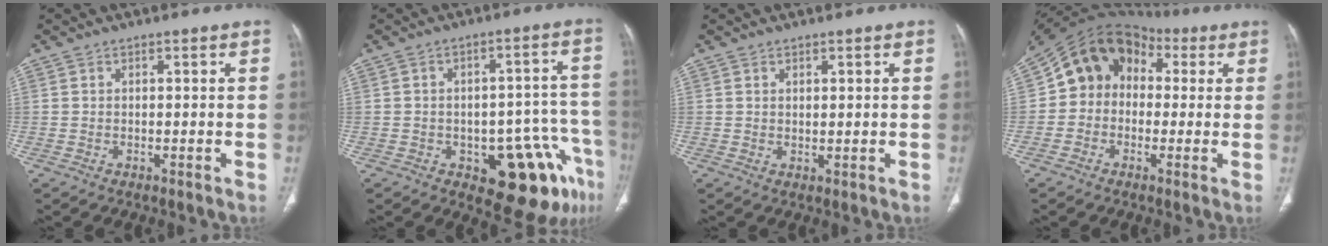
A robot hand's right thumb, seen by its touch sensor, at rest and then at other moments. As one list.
[{"total": 14.7, "force": [-7.1, 6.6, 11.0], "torque": [-0.088, 0.049, -0.081]}, {"total": 0.9, "force": [0.7, 0.3, 0.5], "torque": [-0.002, -0.006, 0.012]}, {"total": 12.3, "force": [1.5, 10.3, 6.5], "torque": [-0.083, 0.043, 0.014]}]